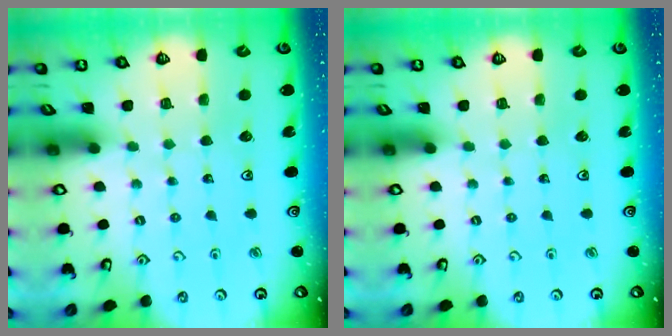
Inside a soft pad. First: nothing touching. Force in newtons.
{"total": 0.0}